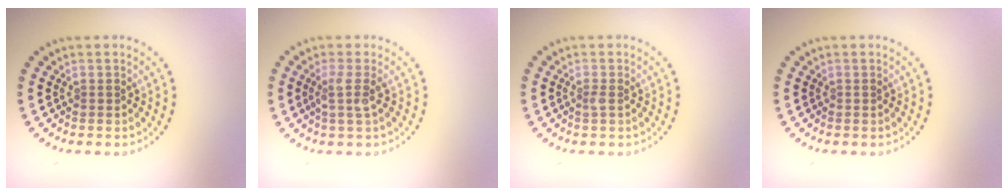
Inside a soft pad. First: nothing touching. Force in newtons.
{"total": 1.8, "press": 1.3, "slide": 1.3}
{"total": 0.7, "press": 0.6, "slide": 0.3}
{"total": 0.0}